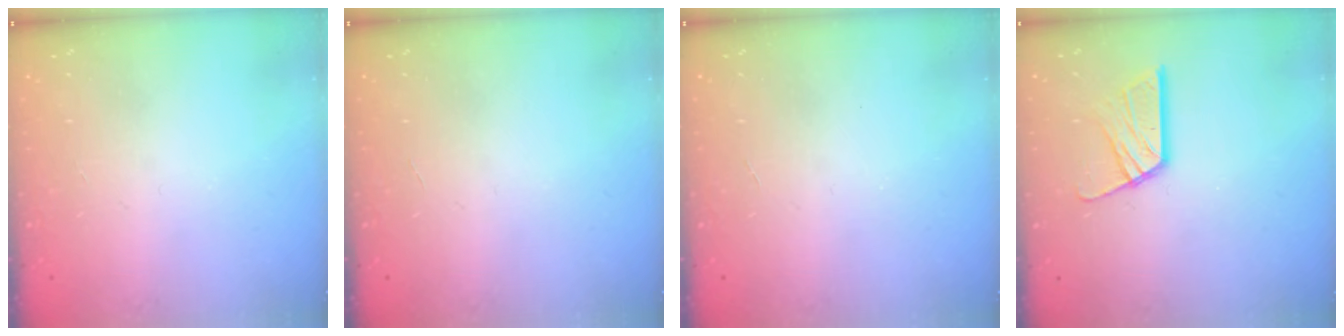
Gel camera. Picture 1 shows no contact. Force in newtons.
{"total": 0.0}
{"total": 0.0}
{"total": 11.5, "press": 11.5, "slide": 1.2}